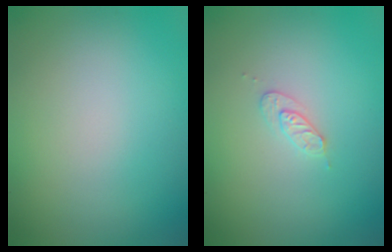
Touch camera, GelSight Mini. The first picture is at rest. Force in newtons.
{"total": 1.4, "press": 1.4, "slide": 0.2}